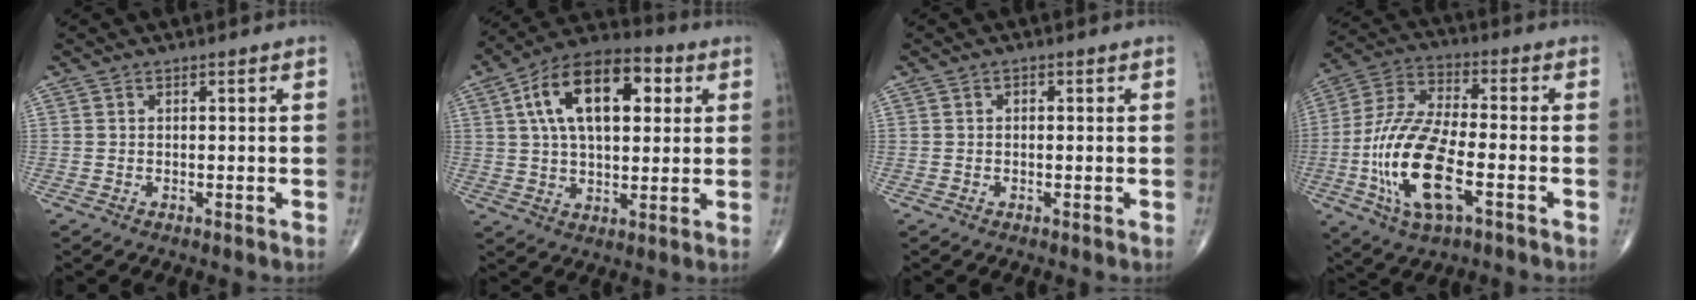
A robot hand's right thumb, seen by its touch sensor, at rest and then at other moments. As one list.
[{"total": 18.6, "force": [5.2, 10.0, 14.8], "torque": [-0.223, 0.013, 0.078]}, {"total": 0.8, "force": [0.1, 0.6, 0.6], "torque": [-0.005, 0.002, 0.000]}, {"total": 17.8, "force": [-5.1, 7.1, 15.6], "torque": [-0.325, 0.019, -0.094]}]